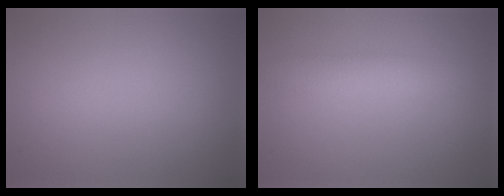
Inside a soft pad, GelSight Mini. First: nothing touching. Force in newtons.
{"total": 2.4, "press": 2.4, "slide": 0.1}